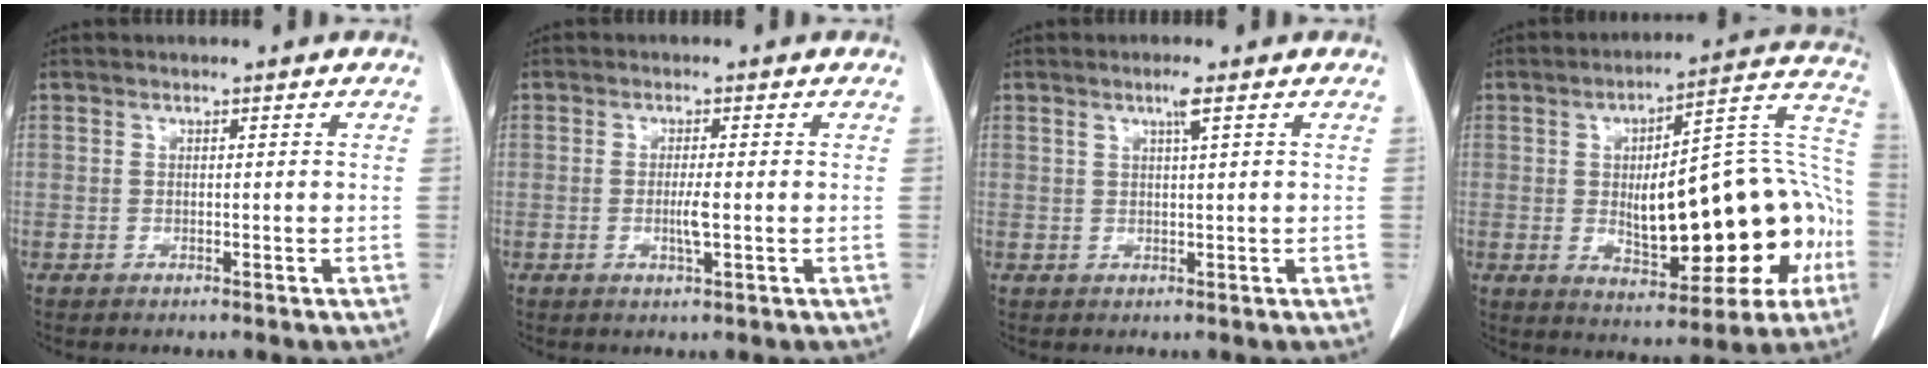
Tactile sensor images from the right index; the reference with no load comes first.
{"total": 2.8, "force": [-0.5, 0.2, 2.8], "torque": [-0.055, -0.005, -0.008]}
{"total": 2.1, "force": [1.0, -0.3, 1.8], "torque": [-0.036, 0.001, 0.020]}
{"total": 22.8, "force": [-3.6, 7.7, 21.2], "torque": [-0.251, 0.045, -0.031]}